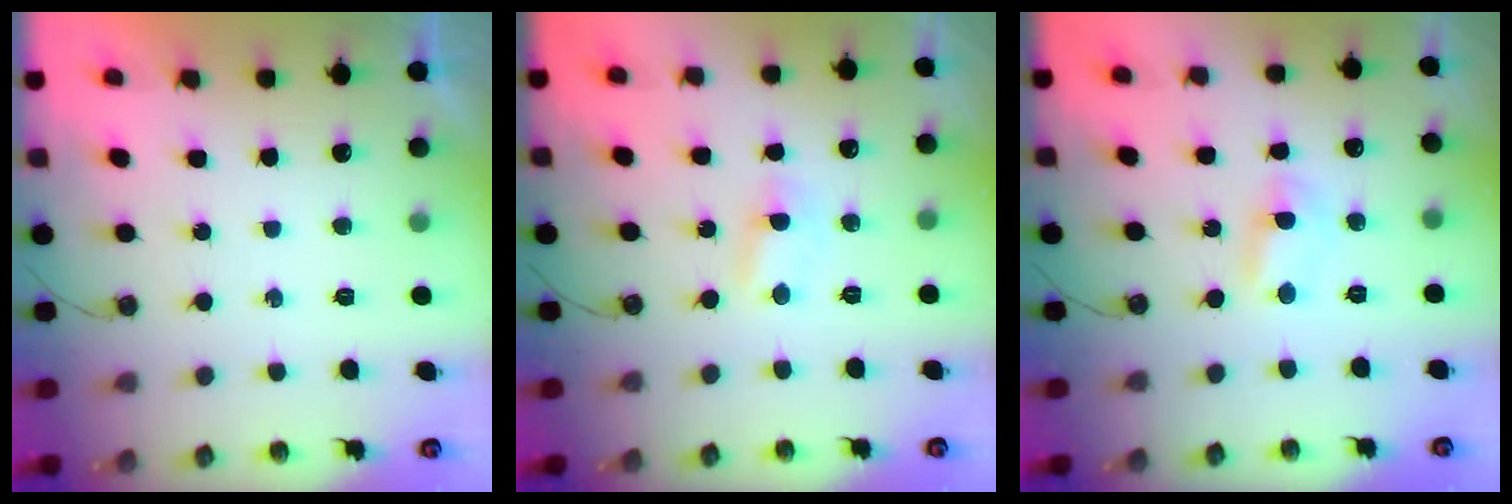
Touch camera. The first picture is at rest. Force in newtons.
{"total": 2.7, "press": 2.7, "slide": 0.2}
{"total": 1.5, "press": 1.5, "slide": 0.2}